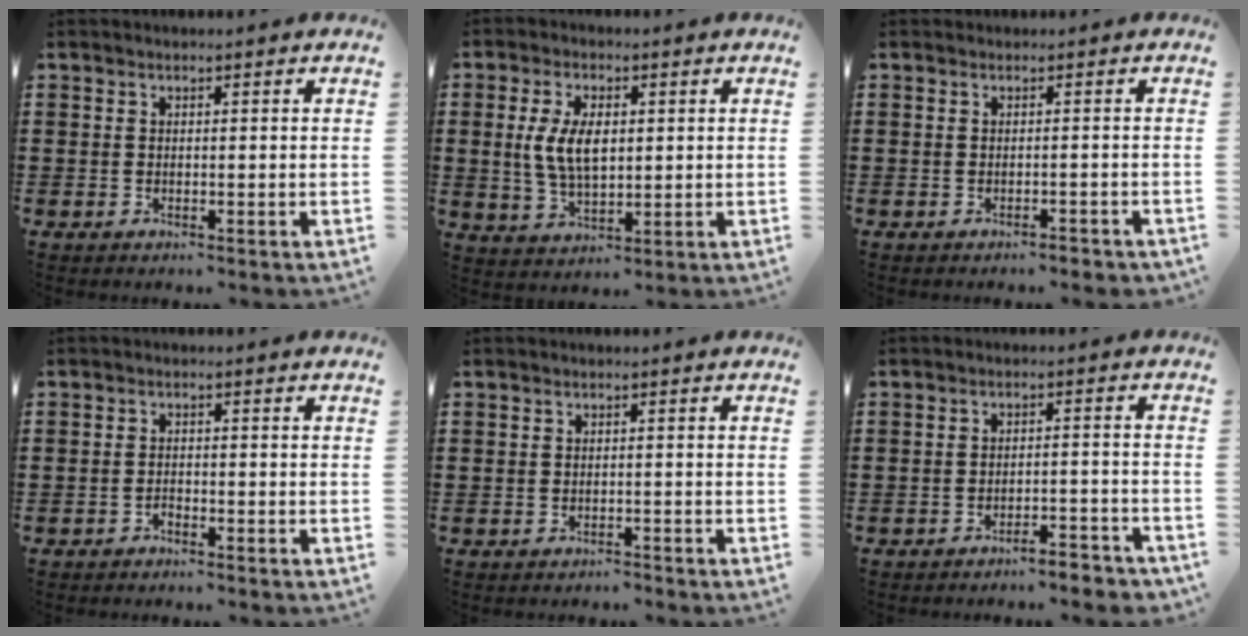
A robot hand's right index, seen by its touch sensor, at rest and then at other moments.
{"total": 7.2, "force": [0.8, 3.7, 6.1], "torque": [-0.127, 0.004, 0.008]}
{"total": 0.7, "force": [-0.7, 0.1, 0.1], "torque": [-0.005, -0.002, -0.015]}
{"total": 1.1, "force": [-1.0, 0.3, 0.2], "torque": [-0.008, 0.000, -0.020]}
{"total": 0.9, "force": [-0.8, 0.2, -0.1], "torque": [0.000, 0.003, -0.020]}
{"total": 3.4, "force": [-3.3, -0.1, 0.9], "torque": [-0.018, -0.001, -0.069]}